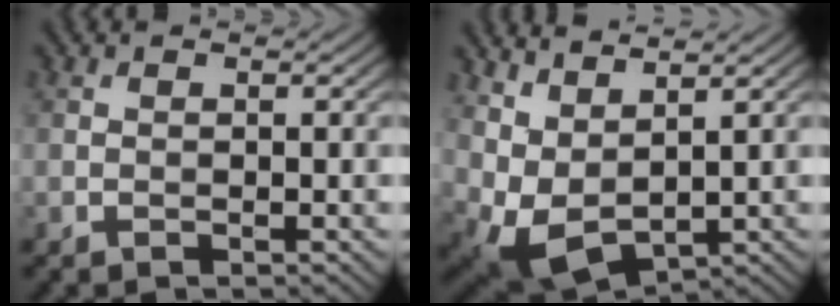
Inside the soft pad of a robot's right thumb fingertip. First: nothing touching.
{"total": 7.4, "force": [3.6, 3.4, 5.5], "torque": [-0.139, -0.009, 0.081]}